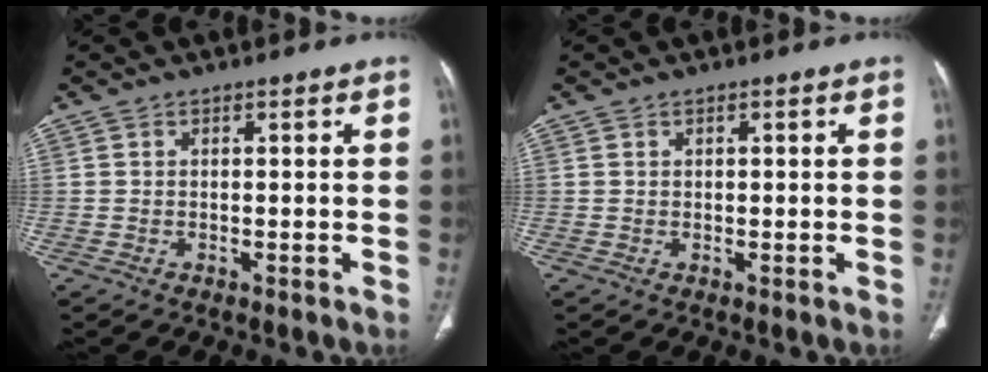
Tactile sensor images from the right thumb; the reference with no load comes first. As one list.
[{"total": 0.6, "force": [0.4, 0.3, 0.3], "torque": [0.001, -0.002, 0.007]}]